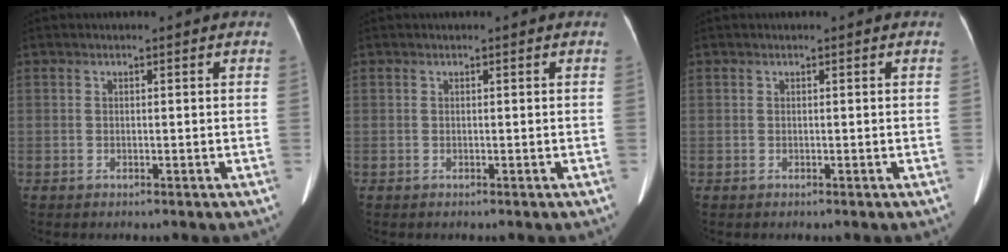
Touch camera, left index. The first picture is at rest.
{"total": 0.0}
{"total": 0.0}